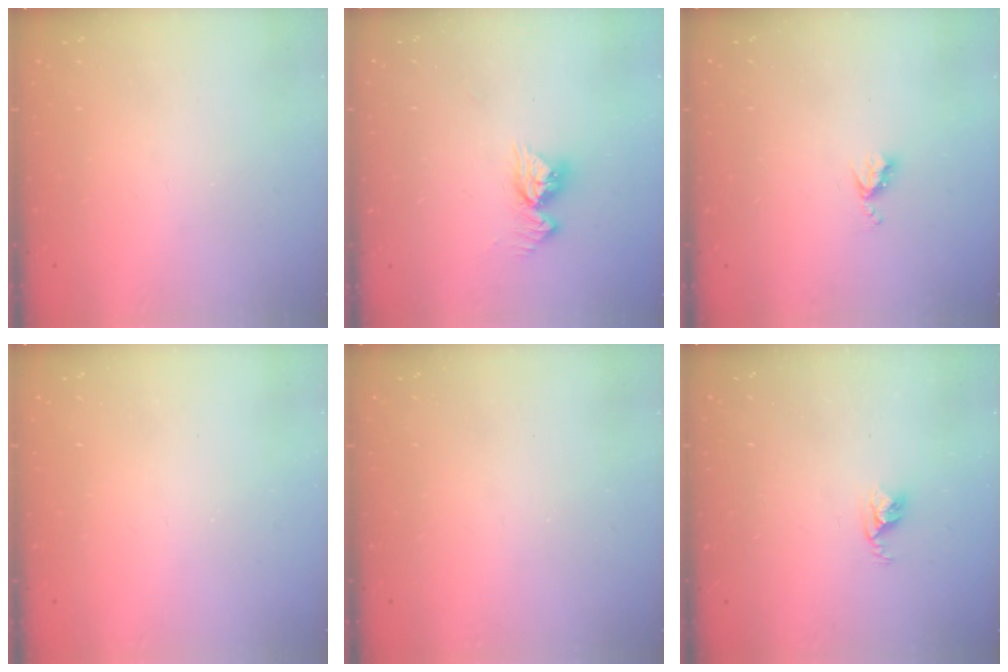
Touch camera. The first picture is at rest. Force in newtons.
{"total": 9.7, "press": 9.7, "slide": 0.9}
{"total": 5.2, "press": 5.2, "slide": 0.5}
{"total": 0.0}
{"total": 0.0}
{"total": 2.5, "press": 2.5, "slide": 0.4}